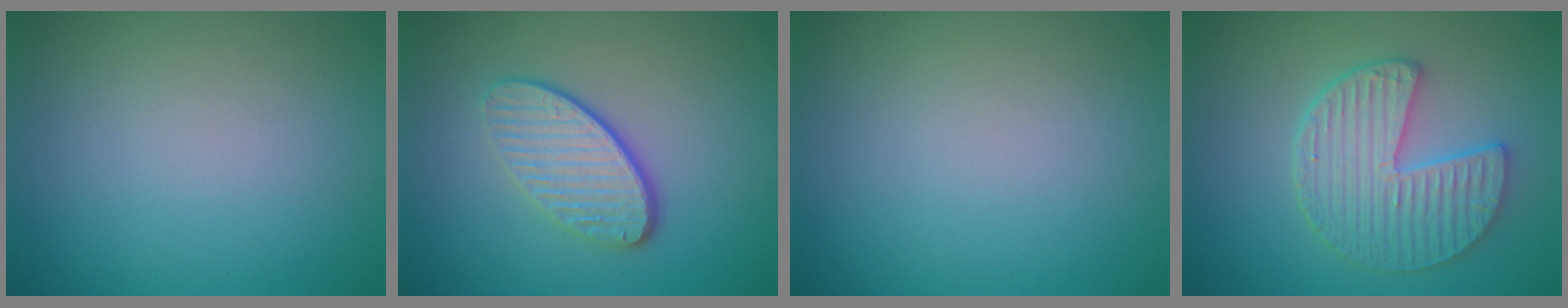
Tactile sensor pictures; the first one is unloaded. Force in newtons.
{"total": 4.1, "press": 3.1, "slide": 2.7}
{"total": 0.0}
{"total": 5.2, "press": 4.4, "slide": 2.8}